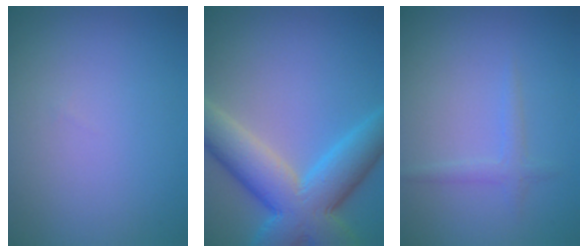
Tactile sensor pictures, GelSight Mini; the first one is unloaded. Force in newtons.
{"total": 9.6, "press": 9.6, "slide": 0.4}
{"total": 1.4, "press": 1.4, "slide": 0.1}